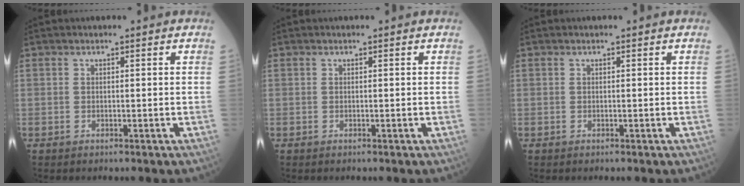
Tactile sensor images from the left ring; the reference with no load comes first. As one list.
[{"total": 0.0}, {"total": 0.0}]